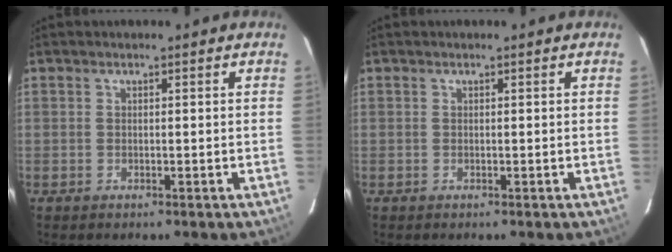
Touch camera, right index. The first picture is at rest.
{"total": 0.0}